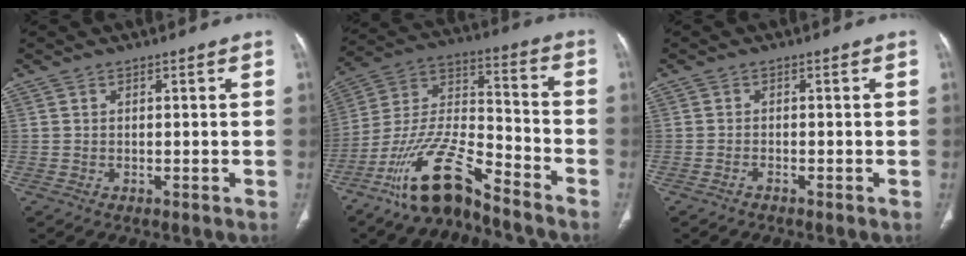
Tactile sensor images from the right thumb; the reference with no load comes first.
{"total": 15.3, "force": [-11.6, 4.0, 9.2], "torque": [-0.178, 0.084, -0.220]}
{"total": 0.7, "force": [-0.7, 0.1, 0.3], "torque": [-0.007, 0.005, -0.015]}